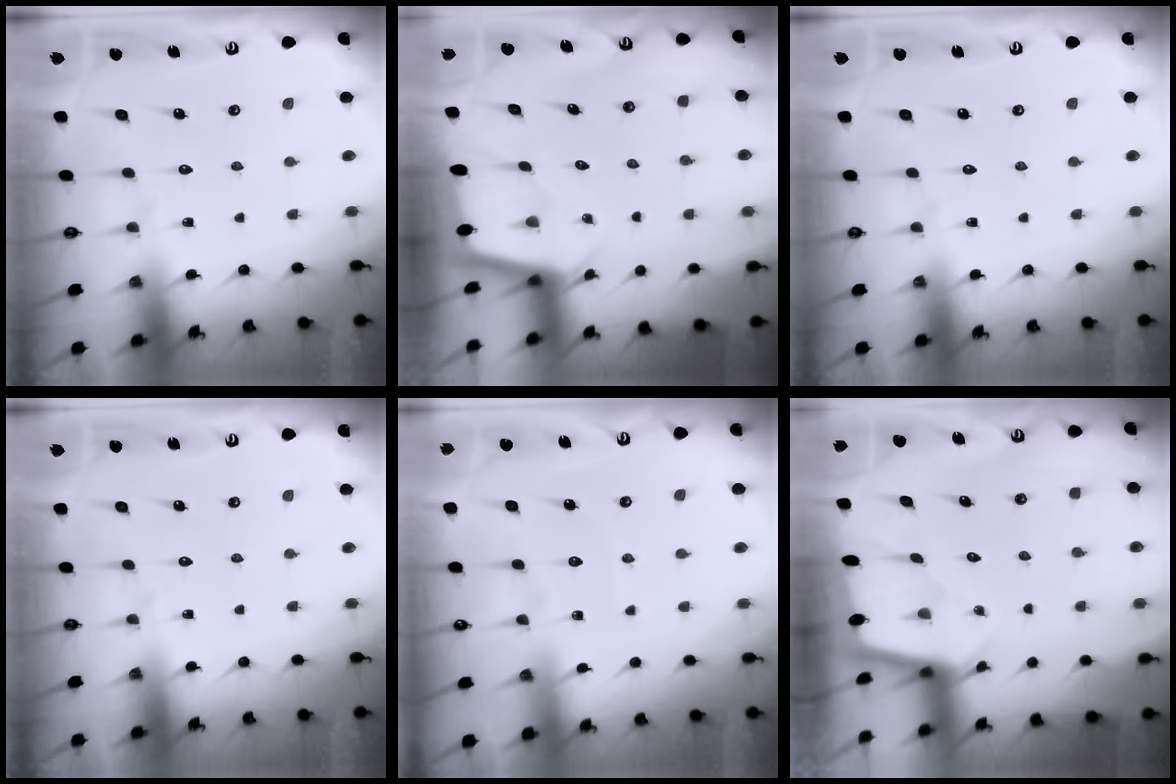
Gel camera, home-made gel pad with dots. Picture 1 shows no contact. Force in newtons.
{"total": 2.3, "press": 2.3, "slide": 0.1}
{"total": 0.0}
{"total": 0.0}
{"total": 2.1, "press": 2.1, "slide": 0.4}
{"total": 1.7, "press": 1.6, "slide": 0.2}